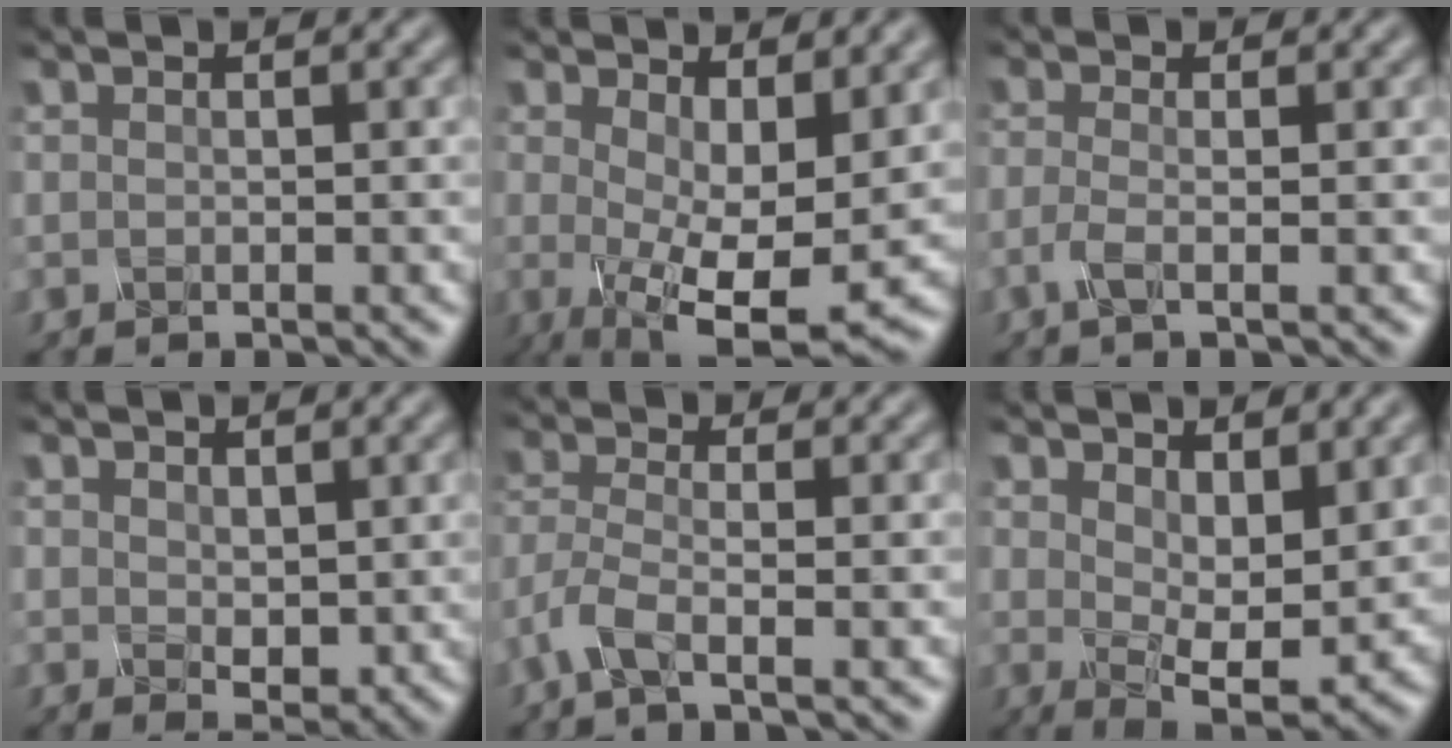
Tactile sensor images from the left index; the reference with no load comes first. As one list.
[{"total": 9.1, "force": [-0.5, 2.9, 8.6], "torque": [-0.150, -0.012, 0.014]}, {"total": 1.4, "force": [-0.9, 0.1, 1.1], "torque": [-0.035, -0.005, -0.010]}, {"total": 1.2, "force": [0.8, 0.4, 0.8], "torque": [-0.028, -0.004, 0.037]}, {"total": 2.8, "force": [-2.1, 0.4, 1.8], "torque": [-0.064, -0.006, -0.038]}, {"total": 6.1, "force": [1.5, 2.5, 5.3], "torque": [-0.102, -0.011, 0.046]}]